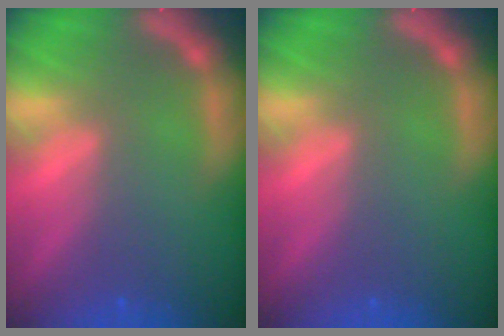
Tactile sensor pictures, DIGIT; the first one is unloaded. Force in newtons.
{"total": 0.0}